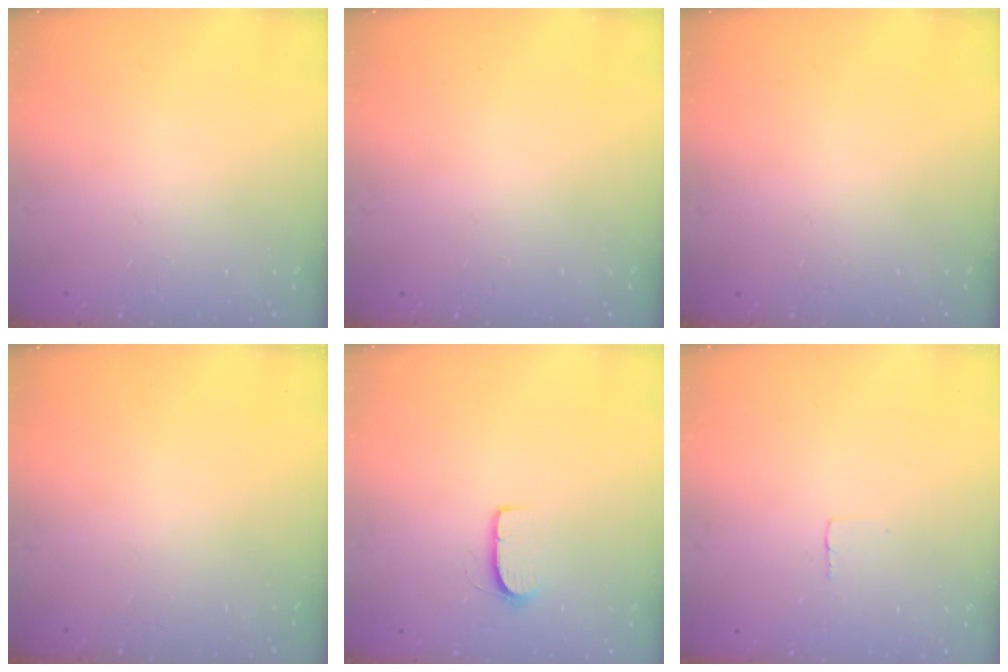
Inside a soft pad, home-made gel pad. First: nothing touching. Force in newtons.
{"total": 0.0}
{"total": 0.0}
{"total": 0.0}
{"total": 7.0, "press": 7.0, "slide": 0.5}
{"total": 2.4, "press": 2.4, "slide": 0.1}